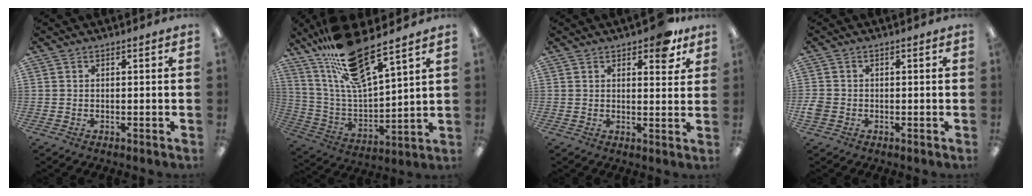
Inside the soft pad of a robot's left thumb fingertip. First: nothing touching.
{"total": 18.1, "force": [14.2, 3.5, 10.7], "torque": [-0.221, -0.086, 0.246]}
{"total": 6.8, "force": [4.6, 2.9, 4.1], "torque": [-0.043, -0.021, 0.075]}
{"total": 2.4, "force": [-0.7, 2.0, 1.1], "torque": [-0.016, 0.004, -0.012]}